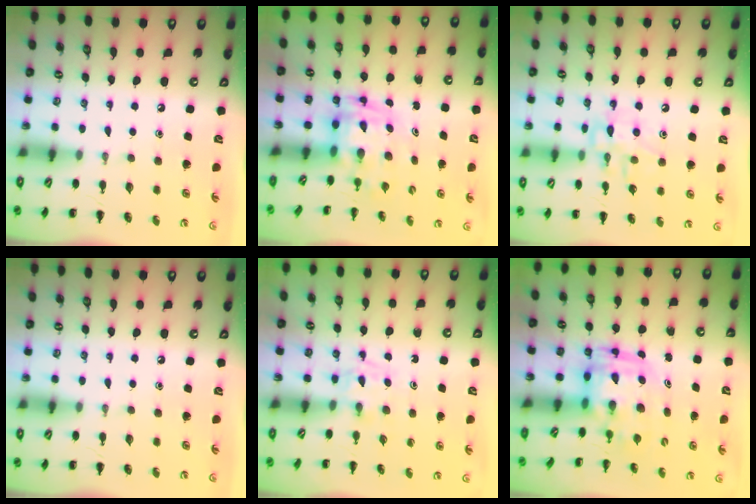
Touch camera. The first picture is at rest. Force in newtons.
{"total": 3.4, "press": 3.3, "slide": 0.6}
{"total": 10.6, "press": 10.6, "slide": 0.6}
{"total": 0.0}
{"total": 3.3, "press": 3.0, "slide": 1.3}
{"total": 3.5, "press": 3.4, "slide": 0.7}